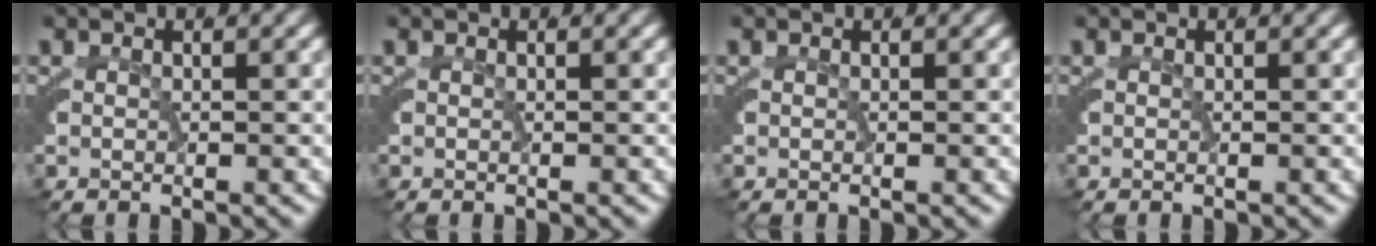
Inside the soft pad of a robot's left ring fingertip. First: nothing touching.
{"total": 0.0}
{"total": 0.0}
{"total": 0.0}